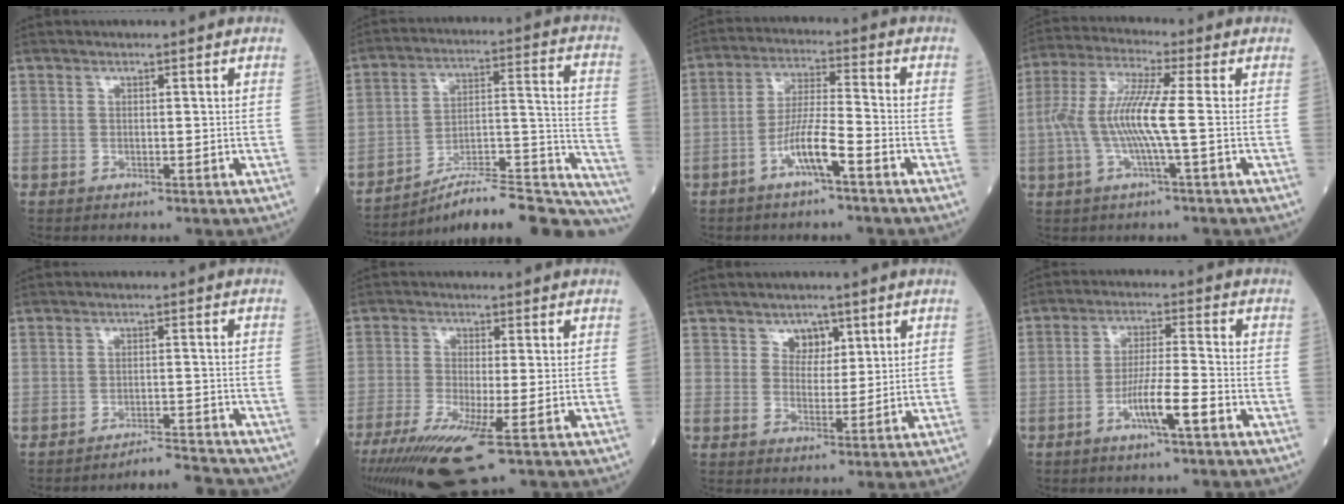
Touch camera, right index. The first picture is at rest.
{"total": 24.9, "force": [-22.5, 3.0, 10.1], "torque": [-0.070, 0.038, -0.321]}
{"total": 7.4, "force": [-3.8, 0.3, 6.3], "torque": [-0.126, 0.004, -0.073]}
{"total": 10.5, "force": [-1.1, 0.3, 10.4], "torque": [-0.220, 0.012, -0.032]}
{"total": 5.6, "force": [-5.5, -0.7, -0.5], "torque": [0.014, 0.008, -0.088]}
{"total": 11.3, "force": [-6.0, 1.1, 9.5], "torque": [-0.172, -0.033, -0.103]}
{"total": 3.3, "force": [1.8, 2.4, 1.3], "torque": [-0.011, 0.002, 0.028]}
{"total": 7.4, "force": [-3.4, 0.1, 6.6], "torque": [-0.124, -0.002, -0.063]}